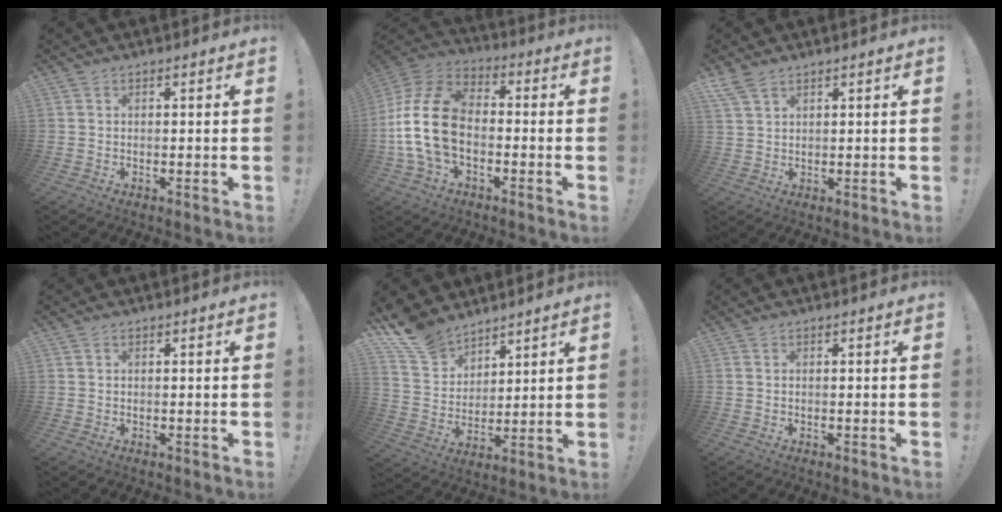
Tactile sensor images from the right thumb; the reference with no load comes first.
{"total": 18.5, "force": [-2.5, 12.5, 13.4], "torque": [-0.254, 0.032, -0.033]}
{"total": 5.0, "force": [3.7, 1.9, 2.7], "torque": [-0.055, -0.013, 0.073]}
{"total": 0.0}
{"total": 12.9, "force": [10.6, 6.6, 3.4], "torque": [-0.085, -0.070, 0.208]}
{"total": 0.0}